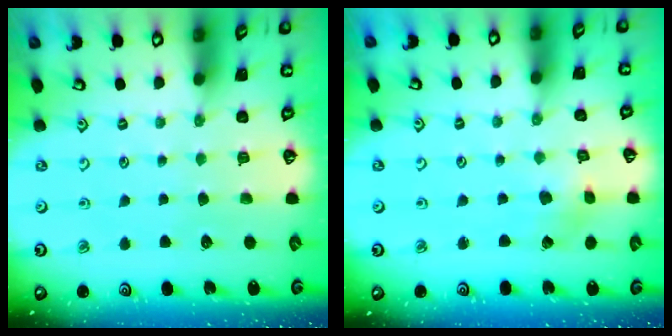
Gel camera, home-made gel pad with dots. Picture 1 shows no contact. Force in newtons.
{"total": 2.2, "press": 2.2, "slide": 0.1}